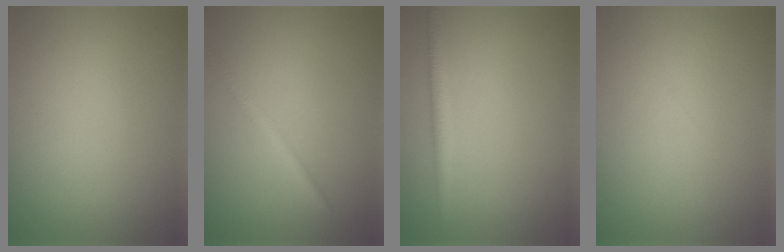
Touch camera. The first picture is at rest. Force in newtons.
{"total": 1.6, "press": 1.6, "slide": 0.1}
{"total": 1.7, "press": 1.7, "slide": 0.1}
{"total": 0.0}